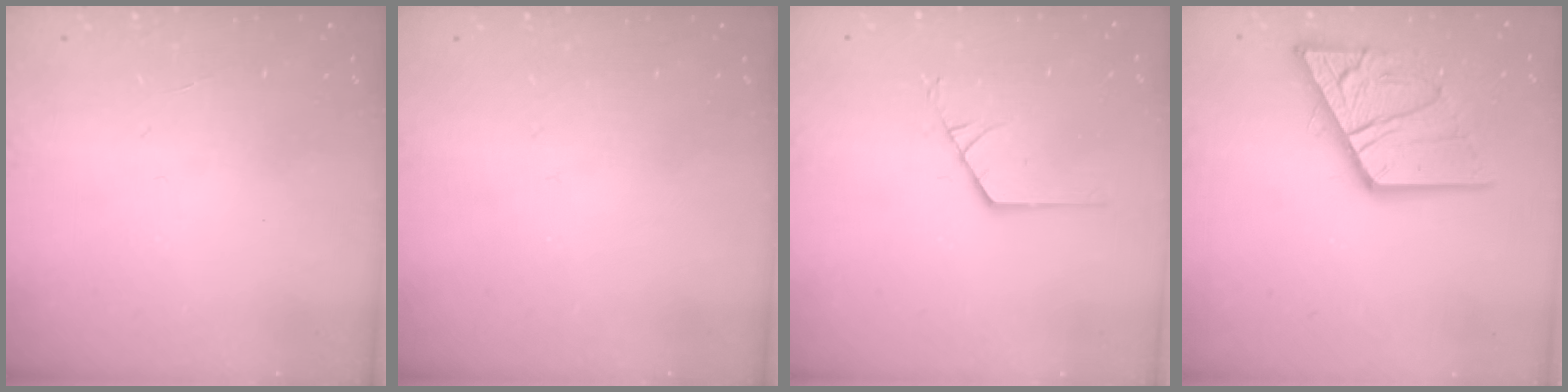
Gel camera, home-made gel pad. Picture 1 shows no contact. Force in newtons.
{"total": 0.0}
{"total": 1.8, "press": 1.8, "slide": 0.2}
{"total": 16.6, "press": 16.6, "slide": 1.7}